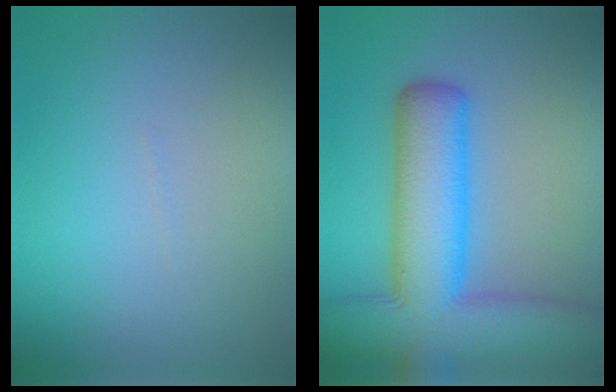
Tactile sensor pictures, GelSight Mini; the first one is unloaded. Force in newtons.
{"total": 11.0, "press": 11.0, "slide": 0.5}